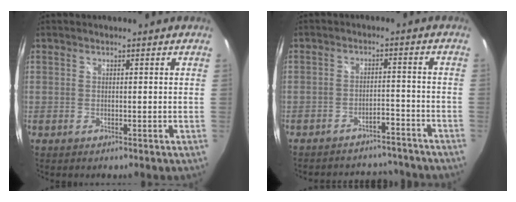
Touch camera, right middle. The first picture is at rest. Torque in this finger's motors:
{"motor_torque": [0.64, -0.81, 0.10, 0.01]}